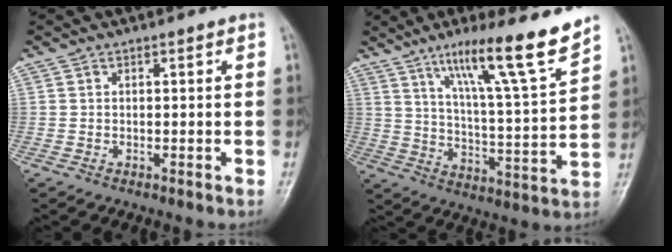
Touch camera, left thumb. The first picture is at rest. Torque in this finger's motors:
{"motor_torque": [0.46, 0.27, 1.22, -1.55, 0.11]}